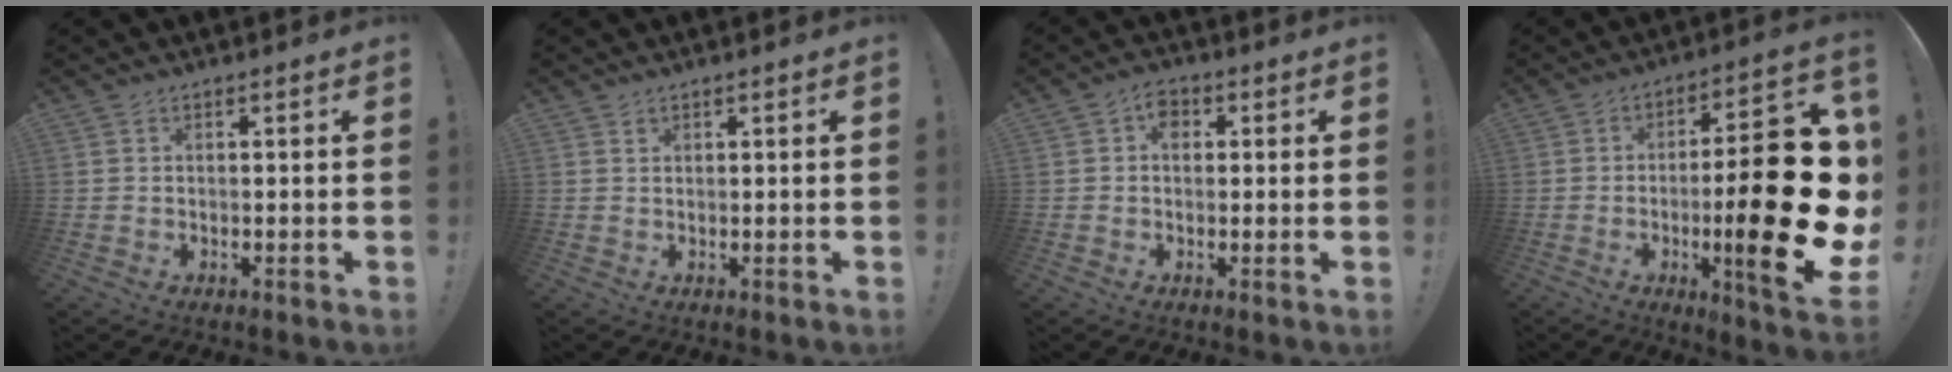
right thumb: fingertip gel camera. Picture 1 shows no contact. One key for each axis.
{"total": 1.0, "fx": 0.8, "fy": 0.5, "fz": 0.1, "tx": 0.006, "ty": -0.003, "tz": 0.015}
{"total": 4.2, "fx": 1.1, "fy": 3.0, "fz": 2.7, "tx": -0.040, "ty": 0.001, "tz": 0.019}
{"total": 26.4, "fx": -4.1, "fy": 6.5, "fz": 25.2, "tx": -0.379, "ty": 0.007, "tz": -0.060}